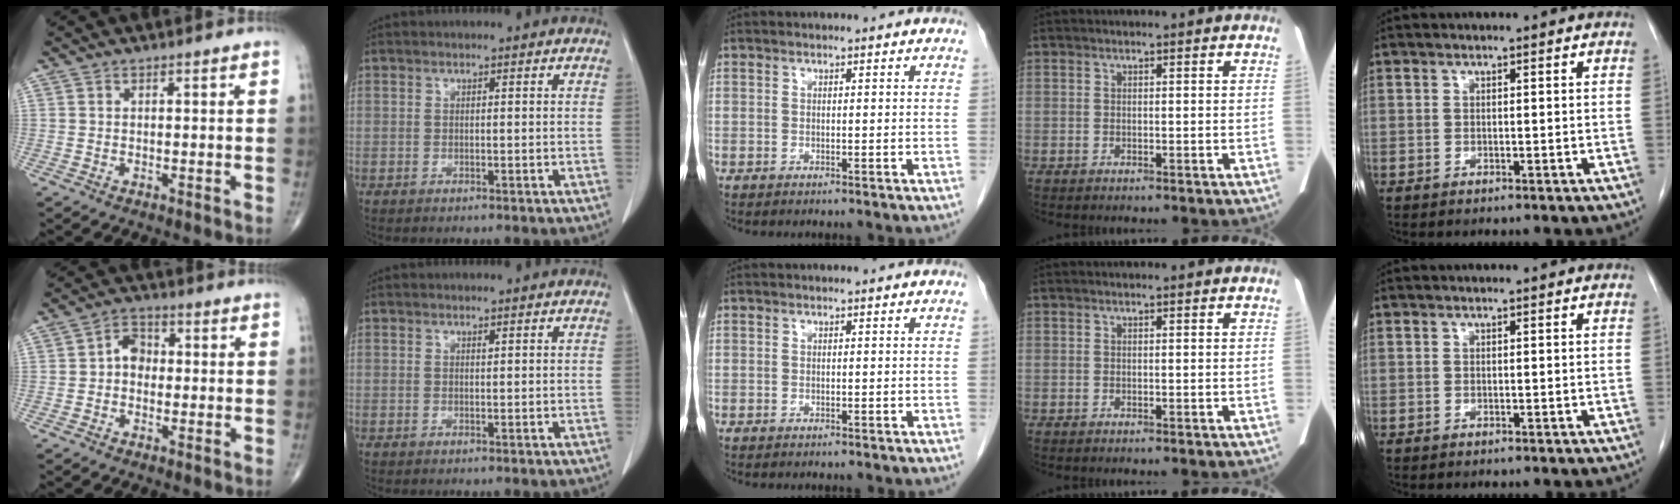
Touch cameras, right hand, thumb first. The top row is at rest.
{"thumb": {"total": 4.5, "force": [-0.3, 3.6, 2.7], "torque": [-0.025, 0.019, -0.017]}}